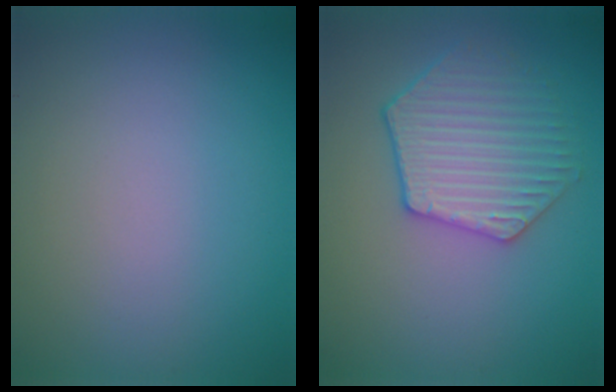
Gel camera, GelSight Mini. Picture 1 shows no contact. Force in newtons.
{"total": 4.2, "press": 4.1, "slide": 1.1}